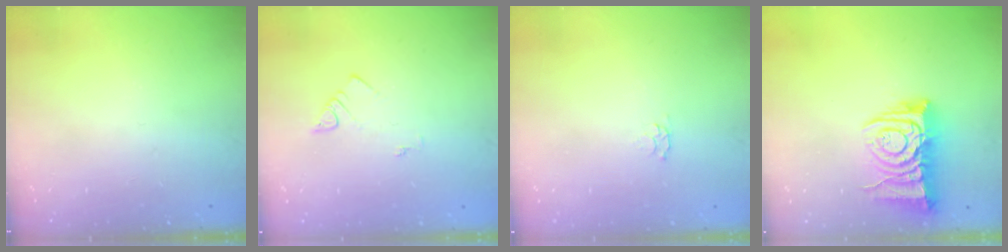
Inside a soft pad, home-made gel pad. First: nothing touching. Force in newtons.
{"total": 2.1, "press": 2.1, "slide": 0.4}
{"total": 2.8, "press": 2.7, "slide": 0.5}
{"total": 10.3, "press": 10.2, "slide": 1.1}